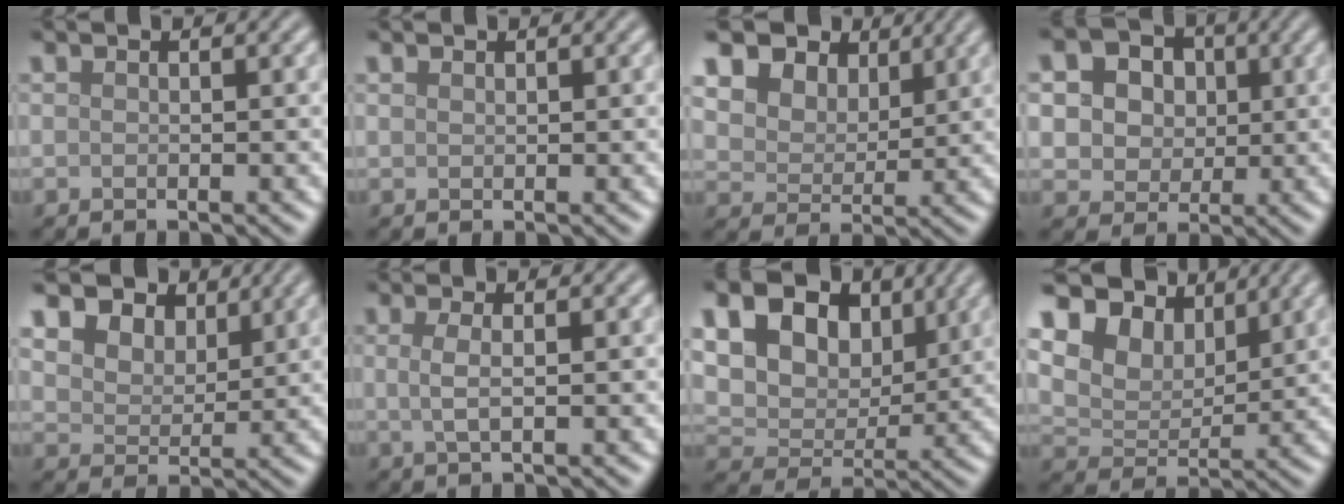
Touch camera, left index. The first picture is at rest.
{"total": 0.5, "force": [0.5, 0.2, 0.1], "torque": [0.000, 0.001, 0.011]}
{"total": 11.7, "force": [6.8, 8.1, 5.0], "torque": [-0.115, 0.022, 0.123]}
{"total": 8.4, "force": [3.1, 6.6, 4.1], "torque": [-0.077, 0.028, 0.034]}
{"total": 8.6, "force": [5.4, 5.6, 3.6], "torque": [-0.087, 0.012, 0.091]}
{"total": 2.0, "force": [0.2, 0.7, 1.9], "torque": [-0.036, 0.002, 0.001]}
{"total": 16.3, "force": [7.7, 11.2, 8.9], "torque": [-0.184, 0.042, 0.141]}
{"total": 9.6, "force": [6.4, 5.6, 4.5], "torque": [-0.110, 0.006, 0.102]}